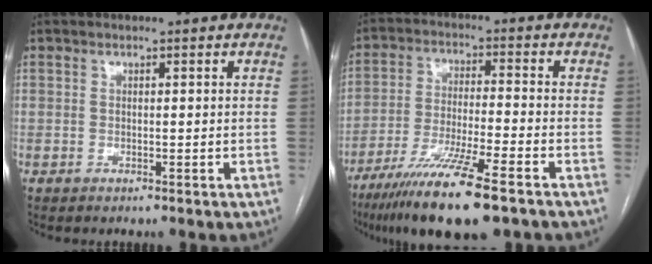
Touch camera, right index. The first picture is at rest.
{"total": 14.3, "force": [-9.6, 0.5, 10.6], "torque": [-0.200, -0.041, -0.166]}